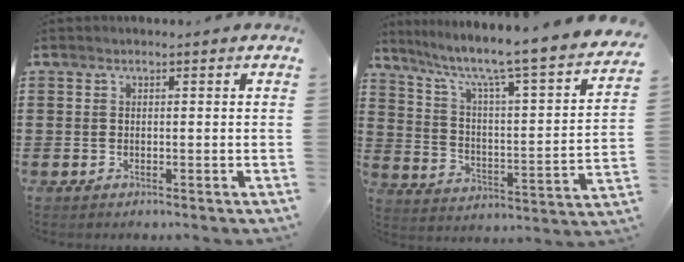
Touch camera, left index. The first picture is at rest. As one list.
[{"total": 5.9, "force": [4.6, -0.2, 3.7], "torque": [-0.094, -0.052, 0.063]}]